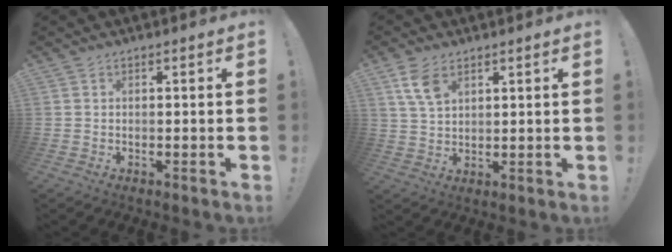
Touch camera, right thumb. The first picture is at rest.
{"total": 7.0, "force": [3.8, 3.8, 4.5], "torque": [-0.078, -0.014, 0.073]}